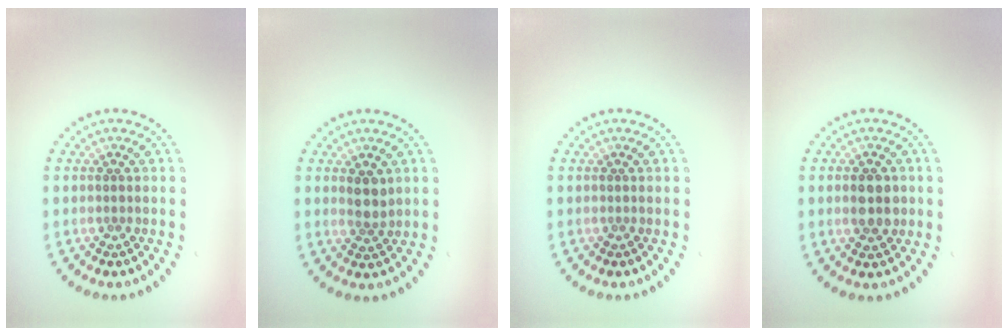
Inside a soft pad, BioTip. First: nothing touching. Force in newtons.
{"total": 2.1, "press": 1.9, "slide": 0.8}
{"total": 0.0}
{"total": 2.9, "press": 2.9, "slide": 0.0}